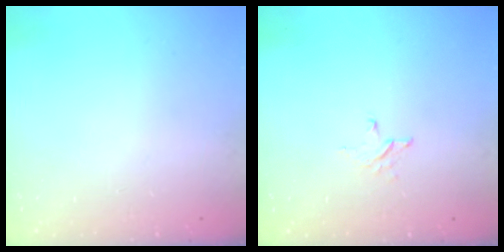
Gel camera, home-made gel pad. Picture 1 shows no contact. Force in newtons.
{"total": 2.6, "press": 2.6, "slide": 0.3}